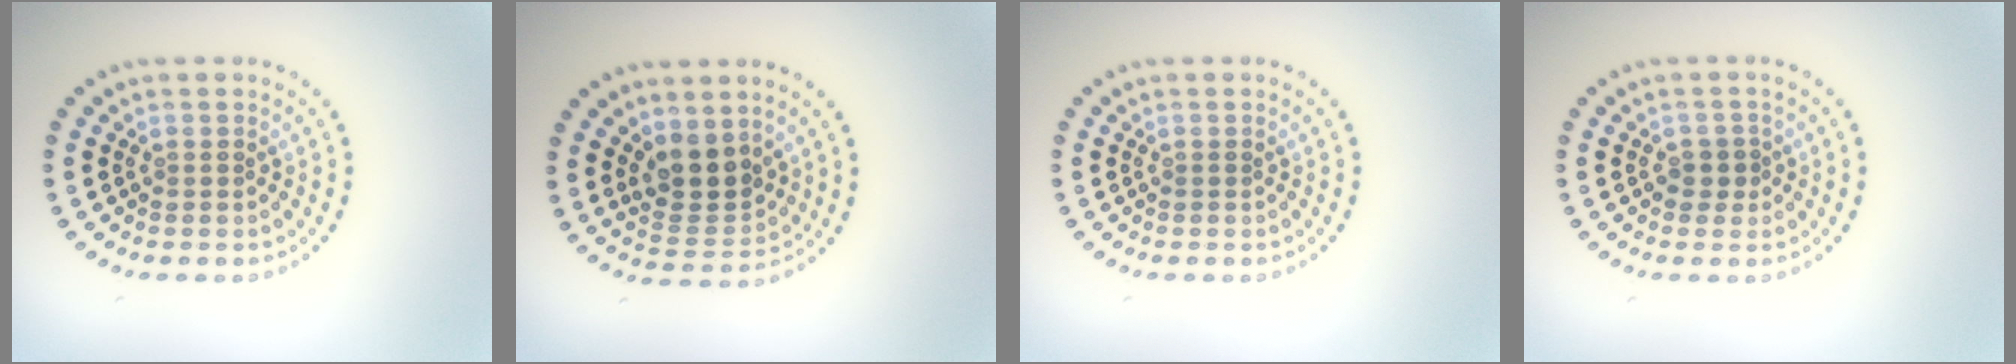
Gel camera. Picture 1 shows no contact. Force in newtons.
{"total": 3.7, "press": 3.3, "slide": 1.7}
{"total": 0.0}
{"total": 1.0, "press": 0.8, "slide": 0.7}